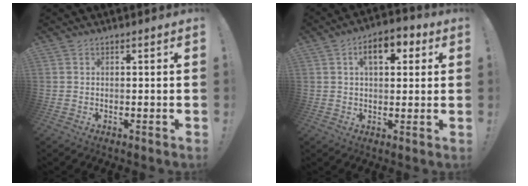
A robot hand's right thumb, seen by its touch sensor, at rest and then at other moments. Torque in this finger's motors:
{"motor_torque": [0.65, 2.15, 0.83, 0.48, 0.01]}